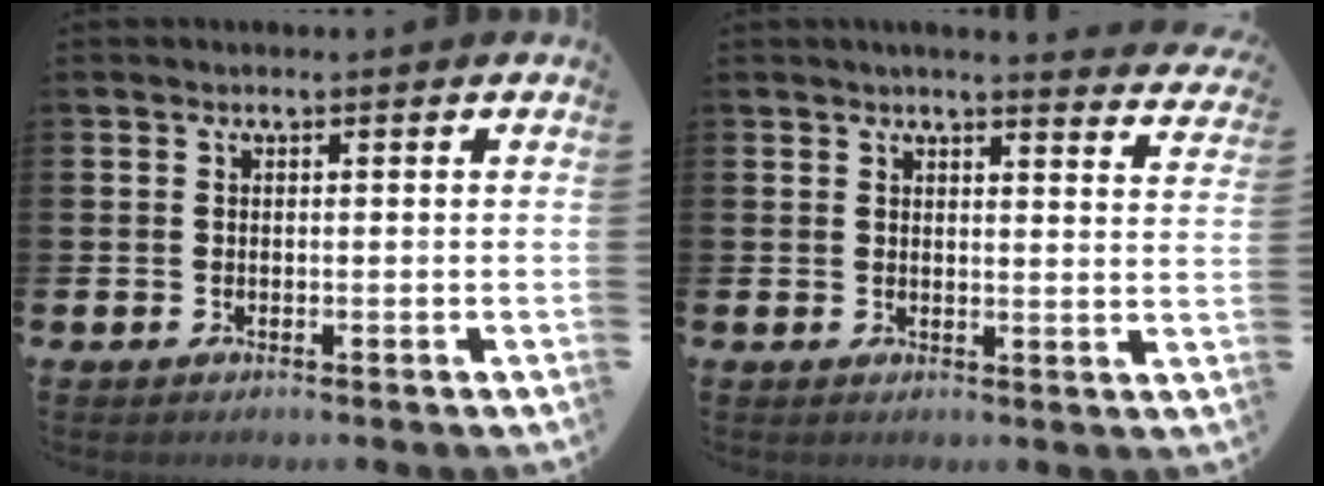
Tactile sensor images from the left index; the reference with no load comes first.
{"total": 3.6, "force": [3.6, -0.3, 0.5], "torque": [-0.006, -0.027, 0.060]}